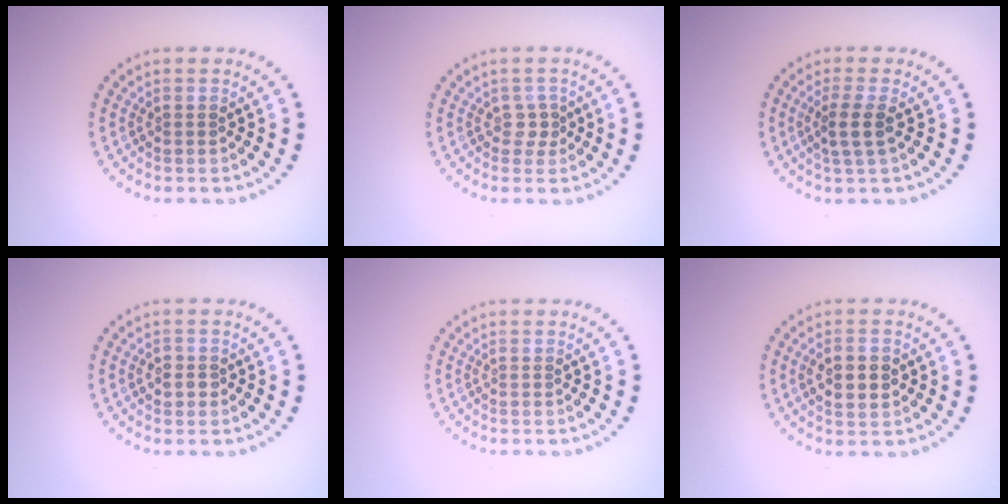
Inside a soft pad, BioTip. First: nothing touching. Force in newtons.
{"total": 1.1, "press": 0.9, "slide": 0.7}
{"total": 2.2, "press": 1.9, "slide": 1.2}
{"total": 1.3, "press": 1.2, "slide": 0.5}
{"total": 0.0}
{"total": 2.9, "press": 2.9, "slide": 0.2}